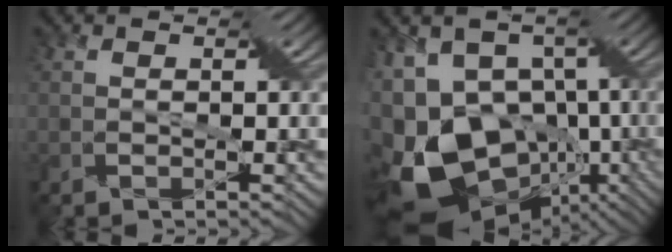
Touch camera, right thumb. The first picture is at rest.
{"total": 17.7, "force": [-5.4, 11.6, 12.2], "torque": [-0.268, -0.010, -0.047]}